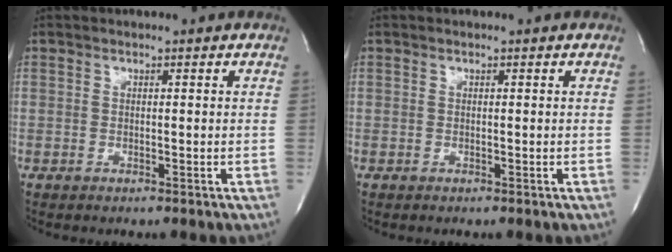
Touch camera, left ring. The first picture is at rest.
{"total": 0.0}